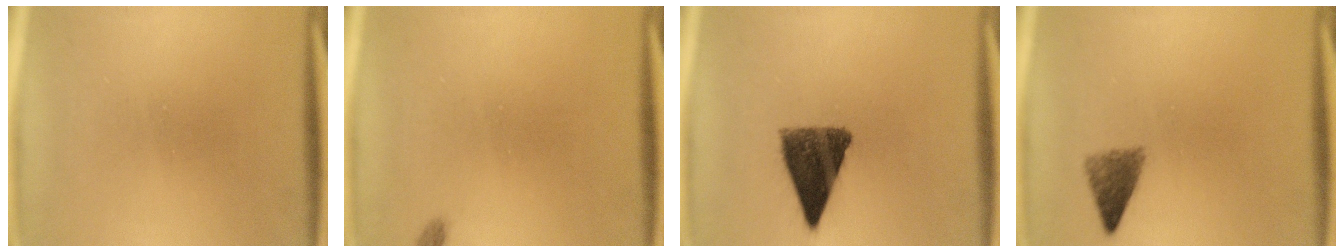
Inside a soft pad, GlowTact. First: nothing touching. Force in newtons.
{"total": 1.1}
{"total": 9.4}
{"total": 3.1}